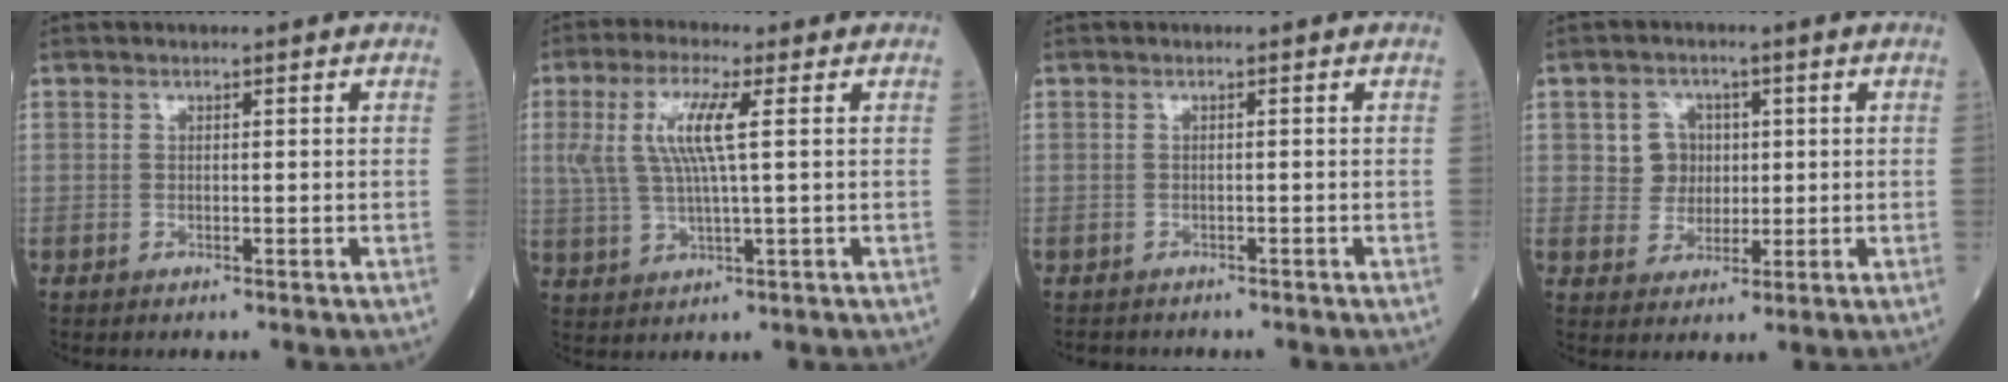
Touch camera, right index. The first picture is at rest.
{"total": 7.5, "force": [1.9, 0.6, 7.2], "torque": [-0.168, 0.013, 0.040]}
{"total": 2.3, "force": [-2.1, 1.0, 0.3], "torque": [-0.010, -0.003, -0.031]}
{"total": 4.5, "force": [0.9, 4.3, 1.1], "torque": [-0.013, 0.011, 0.015]}